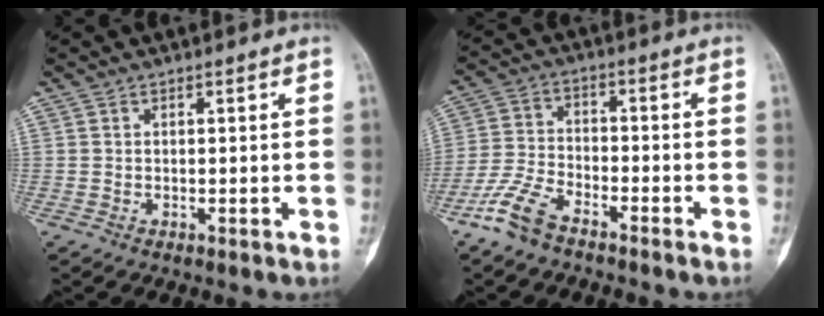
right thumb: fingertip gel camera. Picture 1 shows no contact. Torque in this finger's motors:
{"motor_torque": [0.08, 0.18, 0.11, 0.08, 0.02]}